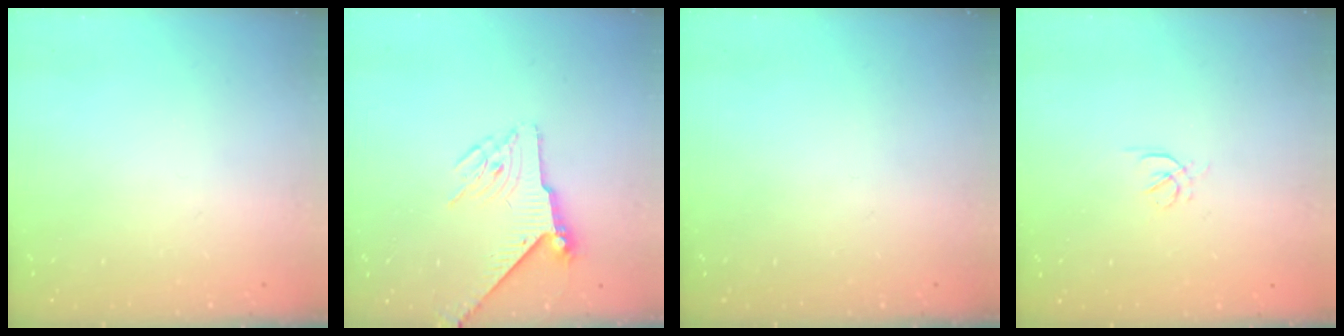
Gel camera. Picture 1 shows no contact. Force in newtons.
{"total": 5.9, "press": 5.8, "slide": 1.0}
{"total": 0.0}
{"total": 1.7, "press": 1.6, "slide": 0.5}